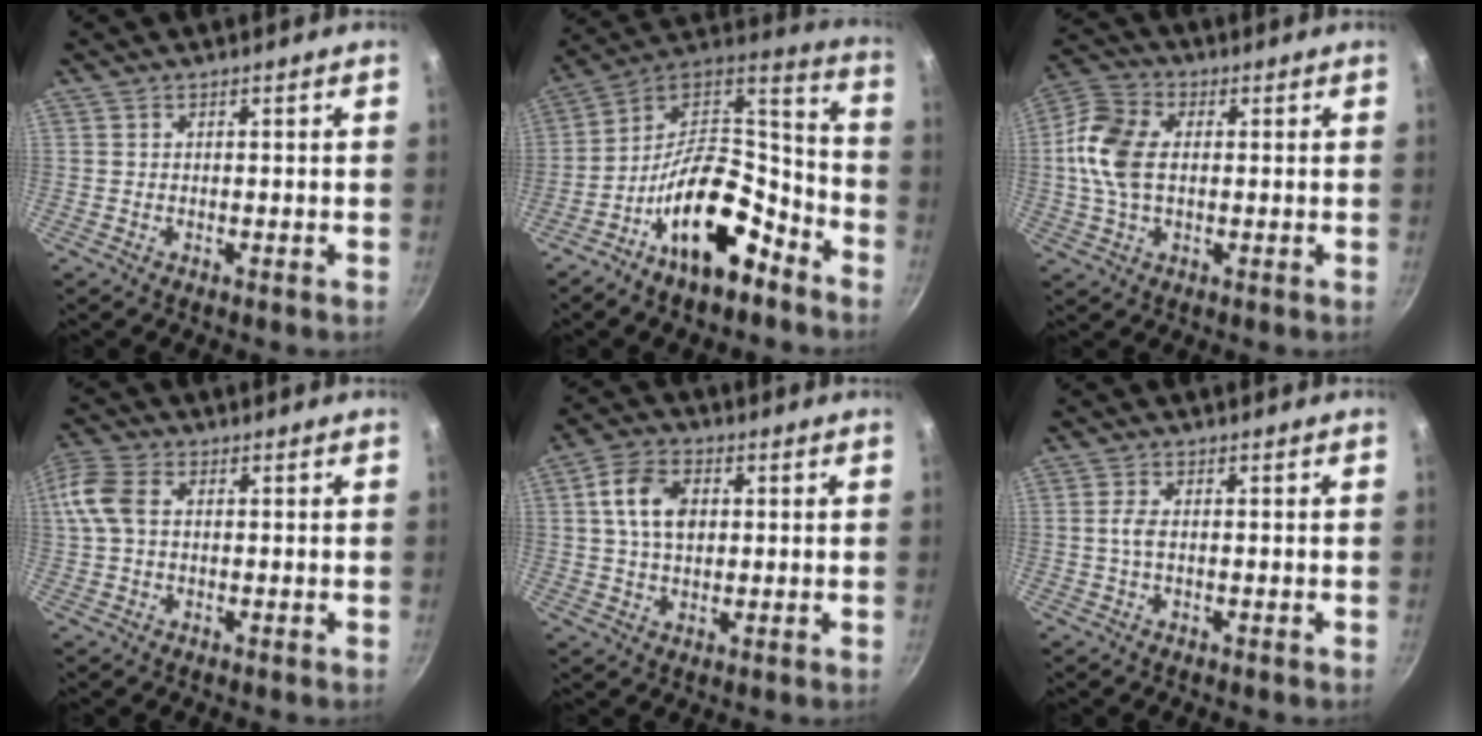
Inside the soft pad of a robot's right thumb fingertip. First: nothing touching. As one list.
[{"total": 19.6, "force": [-10.4, 9.6, 13.6], "torque": [-0.188, 0.095, -0.184]}, {"total": 11.3, "force": [0.5, 7.2, 8.6], "torque": [-0.166, 0.017, -0.005]}, {"total": 8.1, "force": [1.1, 5.3, 6.0], "torque": [-0.135, 0.021, 0.012]}, {"total": 9.0, "force": [1.7, 6.2, 6.4], "torque": [-0.103, 0.009, 0.024]}, {"total": 2.2, "force": [-0.2, 0.9, 2.0], "torque": [-0.050, 0.005, -0.007]}]